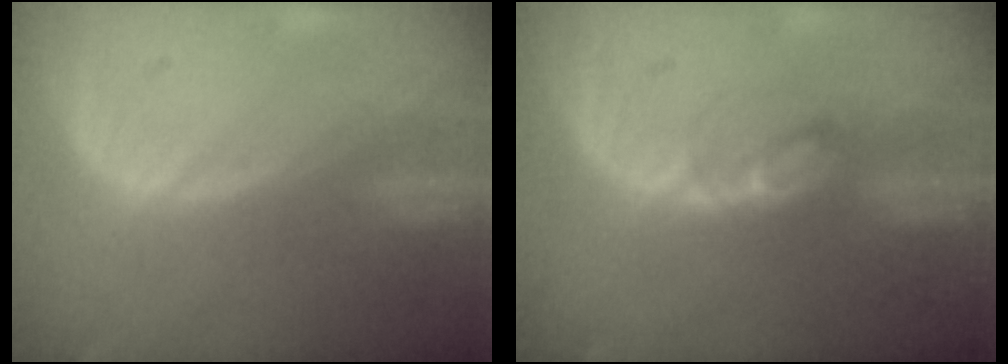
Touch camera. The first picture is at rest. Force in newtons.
{"total": 3.7, "press": 3.7, "slide": 0.3}